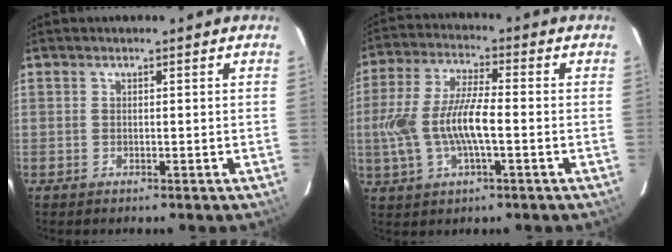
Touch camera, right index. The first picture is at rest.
{"total": 12.4, "force": [-2.2, 3.9, 11.6], "torque": [-0.245, 0.001, -0.040]}